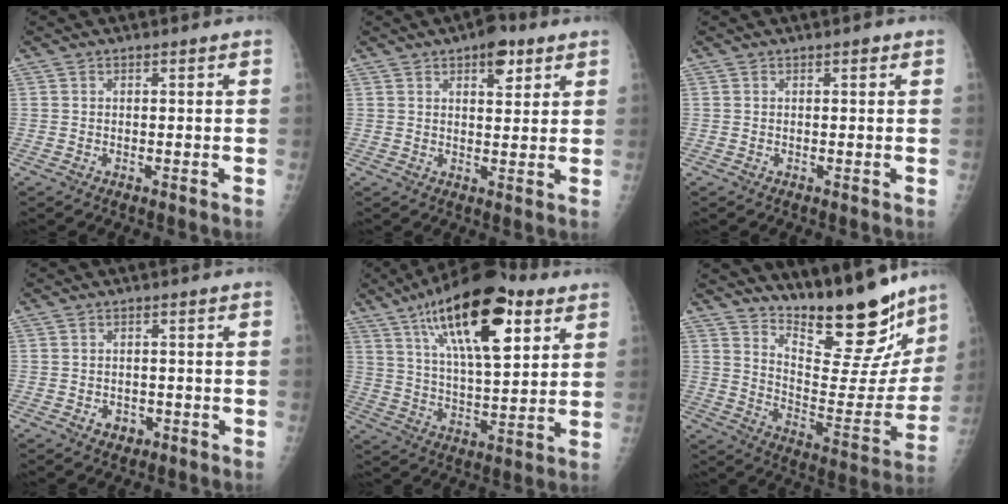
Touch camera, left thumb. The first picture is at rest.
{"total": 6.0, "force": [3.4, 2.9, 4.1], "torque": [-0.037, -0.013, 0.042]}
{"total": 0.5, "force": [0.2, 0.3, 0.4], "torque": [-0.001, 0.001, 0.000]}
{"total": 2.8, "force": [-1.1, 2.3, 1.2], "torque": [-0.005, 0.005, -0.009]}
{"total": 21.9, "force": [10.7, 8.3, 17.2], "torque": [-0.256, -0.027, 0.177]}
{"total": 21.6, "force": [17.5, 6.3, 10.9], "torque": [-0.115, -0.123, 0.258]}